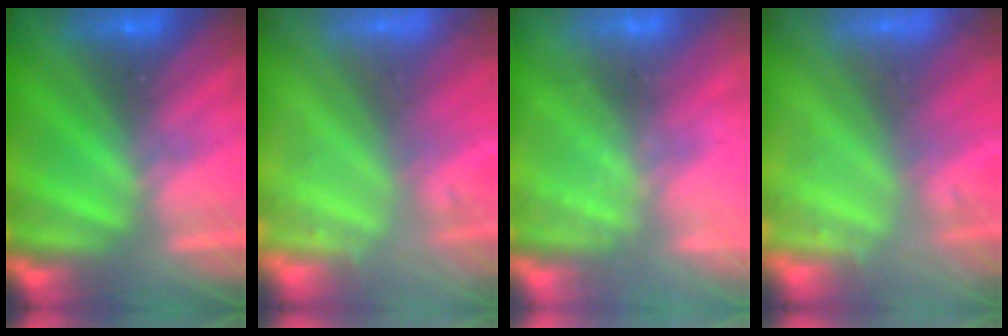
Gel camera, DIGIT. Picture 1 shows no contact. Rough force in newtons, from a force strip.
{"total": 9.0}
{"total": 2.2}
{"total": 9.0}